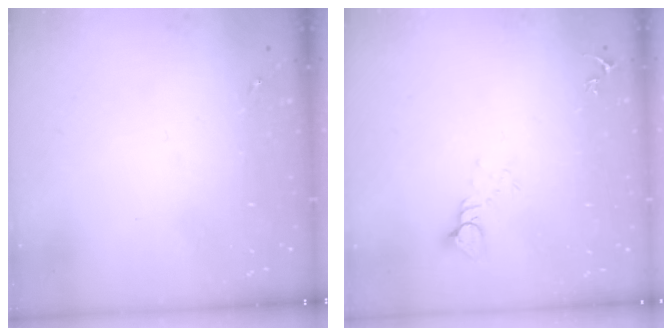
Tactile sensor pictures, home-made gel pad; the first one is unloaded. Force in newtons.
{"total": 4.2, "press": 4.2, "slide": 0.4}